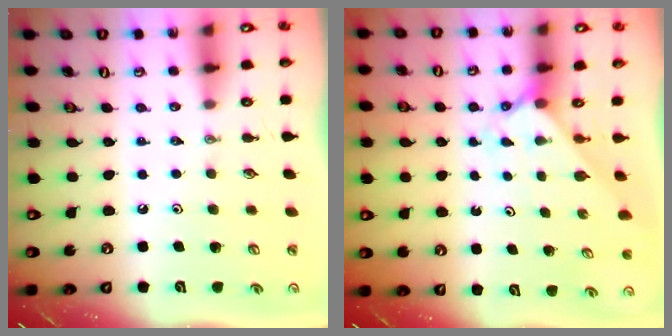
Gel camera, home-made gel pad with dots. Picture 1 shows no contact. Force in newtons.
{"total": 1.9, "press": 1.9, "slide": 0.2}